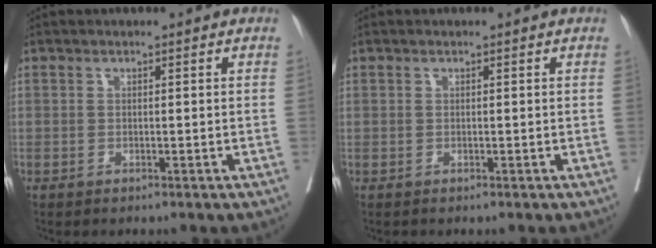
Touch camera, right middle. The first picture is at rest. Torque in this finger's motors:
{"motor_torque": [-1.09, 0.38, -0.35, -0.09]}